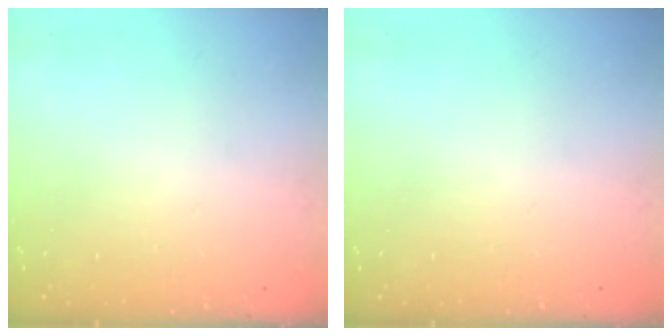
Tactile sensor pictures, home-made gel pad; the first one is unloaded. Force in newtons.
{"total": 0.0}